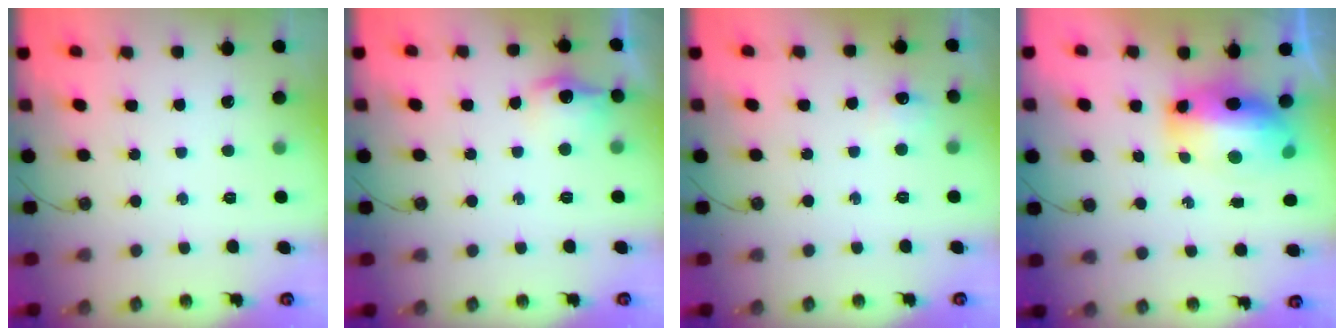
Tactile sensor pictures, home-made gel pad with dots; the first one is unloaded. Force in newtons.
{"total": 10.0, "press": 10.0, "slide": 0.9}
{"total": 6.1, "press": 6.1, "slide": 0.9}
{"total": 14.5, "press": 14.3, "slide": 2.6}